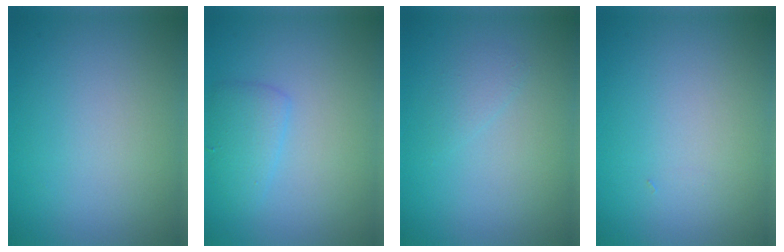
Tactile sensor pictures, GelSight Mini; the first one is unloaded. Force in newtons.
{"total": 2.1, "press": 2.1, "slide": 0.1}
{"total": 0.9, "press": 0.9, "slide": 0.1}
{"total": 0.0}